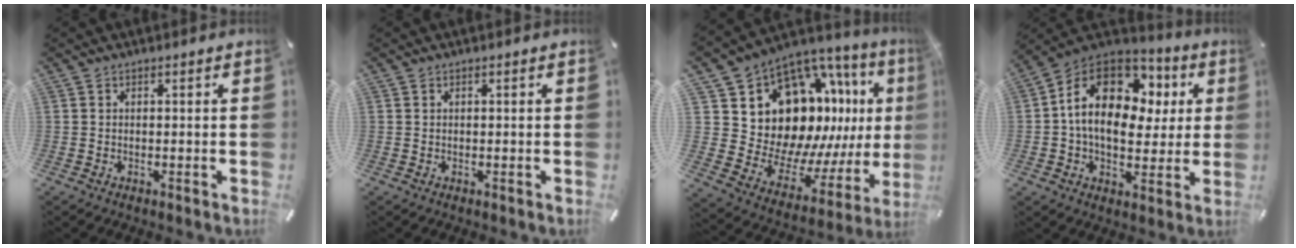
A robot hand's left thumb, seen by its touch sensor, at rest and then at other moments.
{"total": 0.0}
{"total": 15.2, "force": [6.7, 12.0, 6.7], "torque": [-0.112, -0.099, 0.145]}
{"total": 18.0, "force": [3.7, 12.8, 12.2], "torque": [-0.228, -0.008, 0.063]}